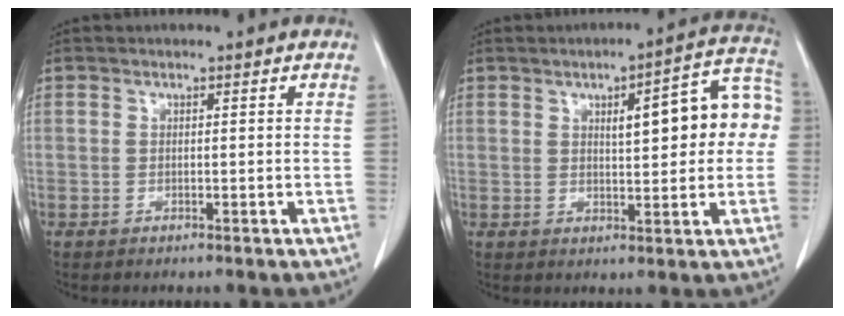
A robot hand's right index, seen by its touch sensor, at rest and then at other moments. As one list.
[{"total": 11.7, "force": [1.9, 2.9, 11.2], "torque": [-0.143, 0.037, 0.024]}]